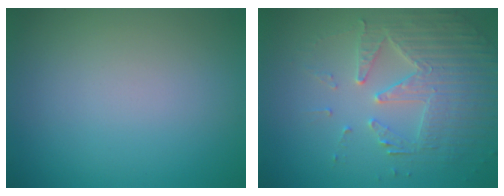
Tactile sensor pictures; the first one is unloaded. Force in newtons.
{"total": 4.6, "press": 4.2, "slide": 1.9}